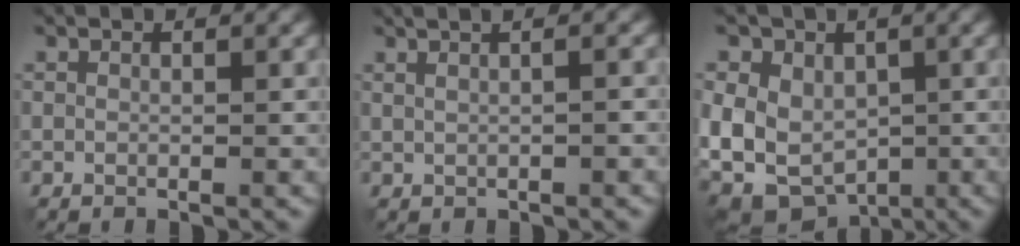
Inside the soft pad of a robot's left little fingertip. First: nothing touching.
{"total": 4.9, "force": [2.2, 2.3, 3.7], "torque": [-0.041, 0.035, 0.015]}
{"total": 10.4, "force": [-2.2, 8.6, 5.4], "torque": [-0.107, -0.001, -0.057]}